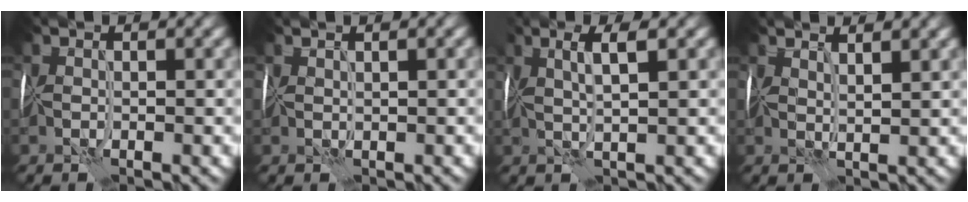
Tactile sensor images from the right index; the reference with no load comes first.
{"total": 1.1, "force": [1.1, -0.3, 0.2], "torque": [0.003, 0.008, 0.021]}
{"total": 2.7, "force": [2.0, -0.6, 1.7], "torque": [-0.022, 0.011, 0.038]}
{"total": 2.9, "force": [2.6, 0.1, 1.2], "torque": [-0.001, 0.014, 0.043]}